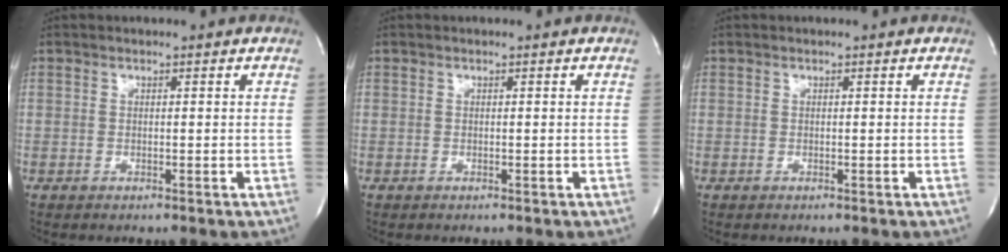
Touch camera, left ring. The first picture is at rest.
{"total": 0.0}
{"total": 0.0}